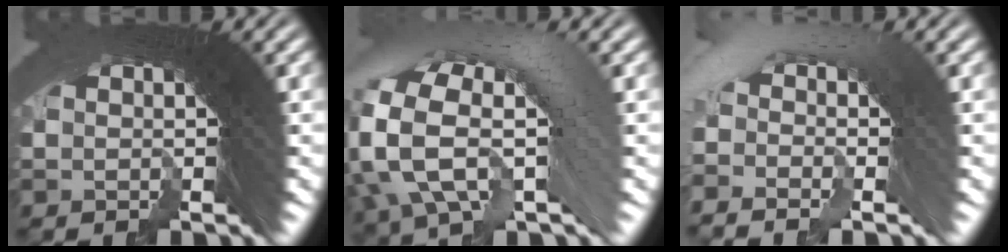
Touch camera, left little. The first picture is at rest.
{"total": 8.5, "force": [0.7, 5.5, 6.4], "torque": [-0.135, 0.008, 0.009]}
{"total": 2.3, "force": [-0.7, 1.2, 1.9], "torque": [-0.014, 0.032, -0.026]}